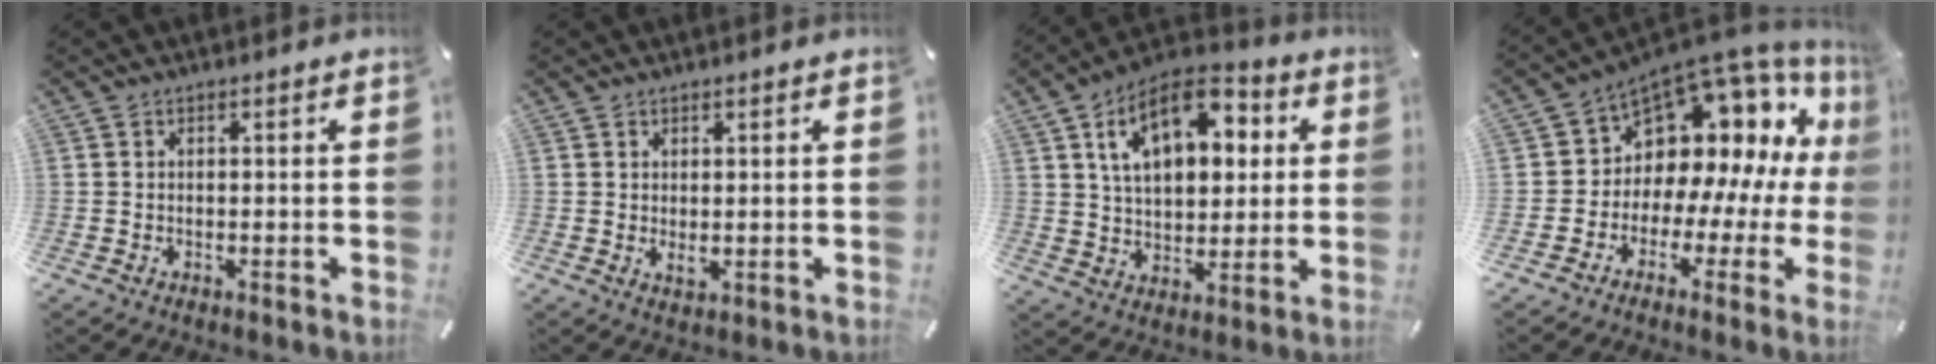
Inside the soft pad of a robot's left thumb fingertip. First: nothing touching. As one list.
[{"total": 1.6, "force": [0.6, 0.8, 1.2], "torque": [-0.024, -0.002, 0.012]}, {"total": 16.4, "force": [6.6, 10.1, 11.1], "torque": [-0.189, -0.006, 0.113]}, {"total": 10.3, "force": [5.6, 7.8, 3.8], "torque": [-0.064, -0.077, 0.098]}]